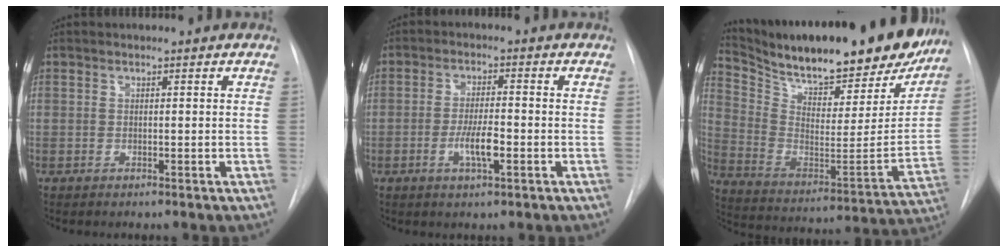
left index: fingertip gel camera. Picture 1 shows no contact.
{"total": 4.9, "force": [-1.7, 1.0, 4.4], "torque": [-0.084, -0.002, -0.030]}
{"total": 30.9, "force": [25.8, 7.8, 15.1], "torque": [-0.257, -0.044, 0.365]}